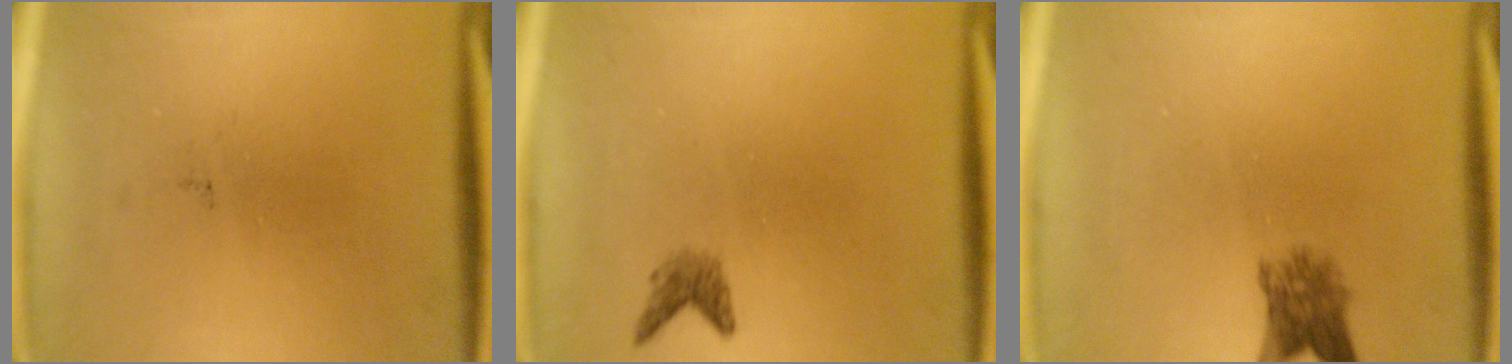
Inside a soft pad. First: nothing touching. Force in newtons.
{"total": 1.5}
{"total": 3.8}